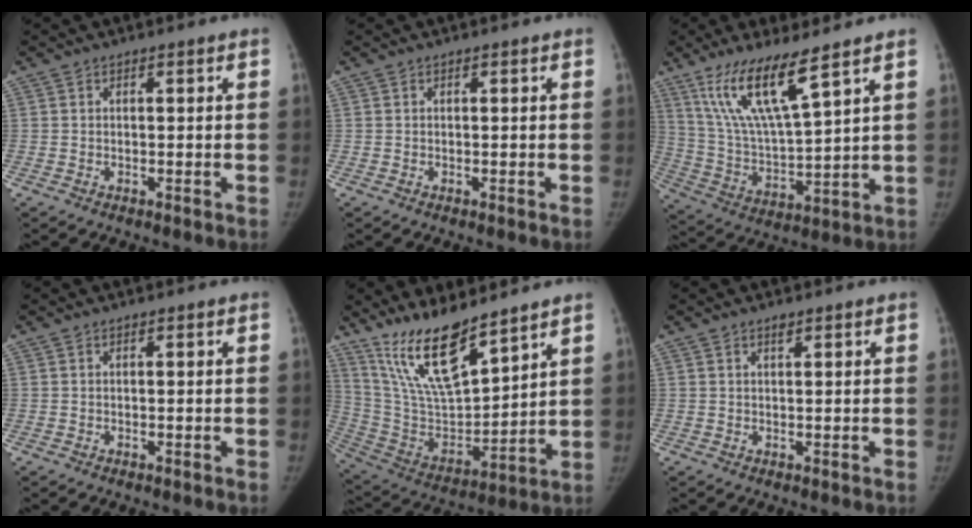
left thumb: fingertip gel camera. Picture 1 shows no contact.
{"total": 0.0}
{"total": 14.4, "force": [9.1, 2.4, 11.0], "torque": [-0.212, -0.051, 0.192]}
{"total": 0.0}
{"total": 17.2, "force": [12.8, 4.7, 10.5], "torque": [-0.165, -0.074, 0.256]}
{"total": 1.0, "force": [0.7, 0.3, 0.6], "torque": [-0.008, -0.004, 0.013]}